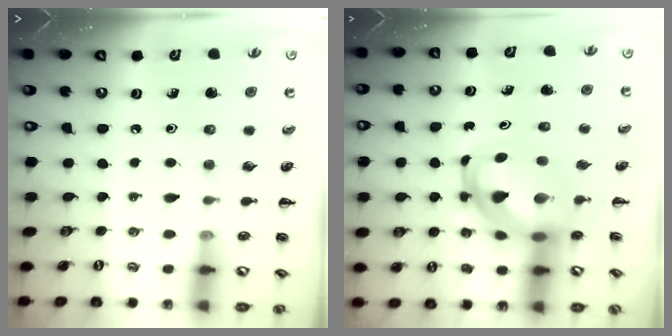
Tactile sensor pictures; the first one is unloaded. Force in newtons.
{"total": 5.8, "press": 5.7, "slide": 1.4}